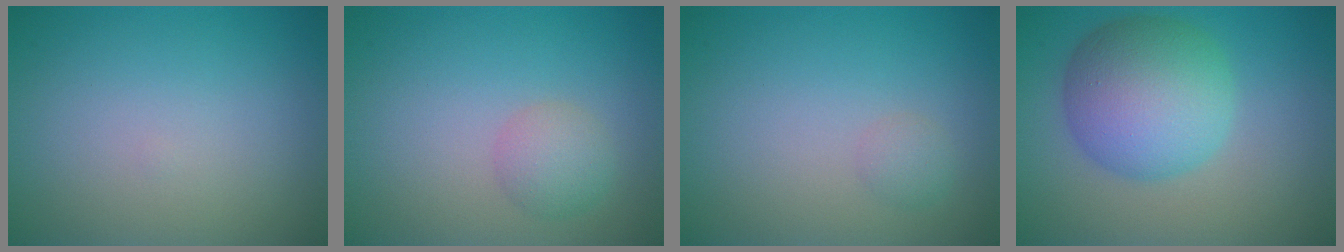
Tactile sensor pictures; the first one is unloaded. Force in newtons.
{"total": 2.1, "press": 2.1, "slide": 0.1}
{"total": 1.0, "press": 1.0, "slide": 0.0}
{"total": 8.0, "press": 8.0, "slide": 0.1}